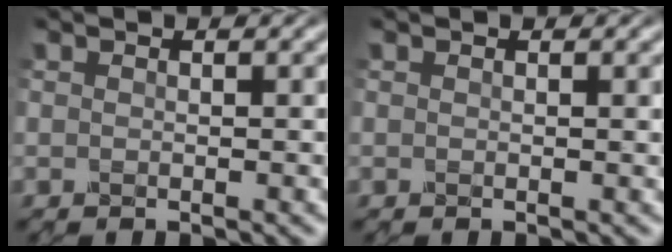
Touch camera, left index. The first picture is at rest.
{"total": 0.6, "force": [0.2, 0.1, 0.5], "torque": [-0.005, 0.002, 0.002]}